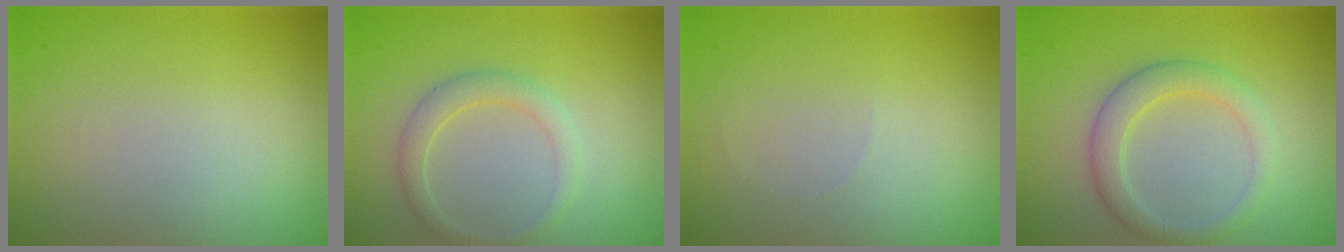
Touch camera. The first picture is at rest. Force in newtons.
{"total": 1.9, "press": 1.9, "slide": 0.1}
{"total": 0.0}
{"total": 2.9, "press": 2.9, "slide": 0.1}